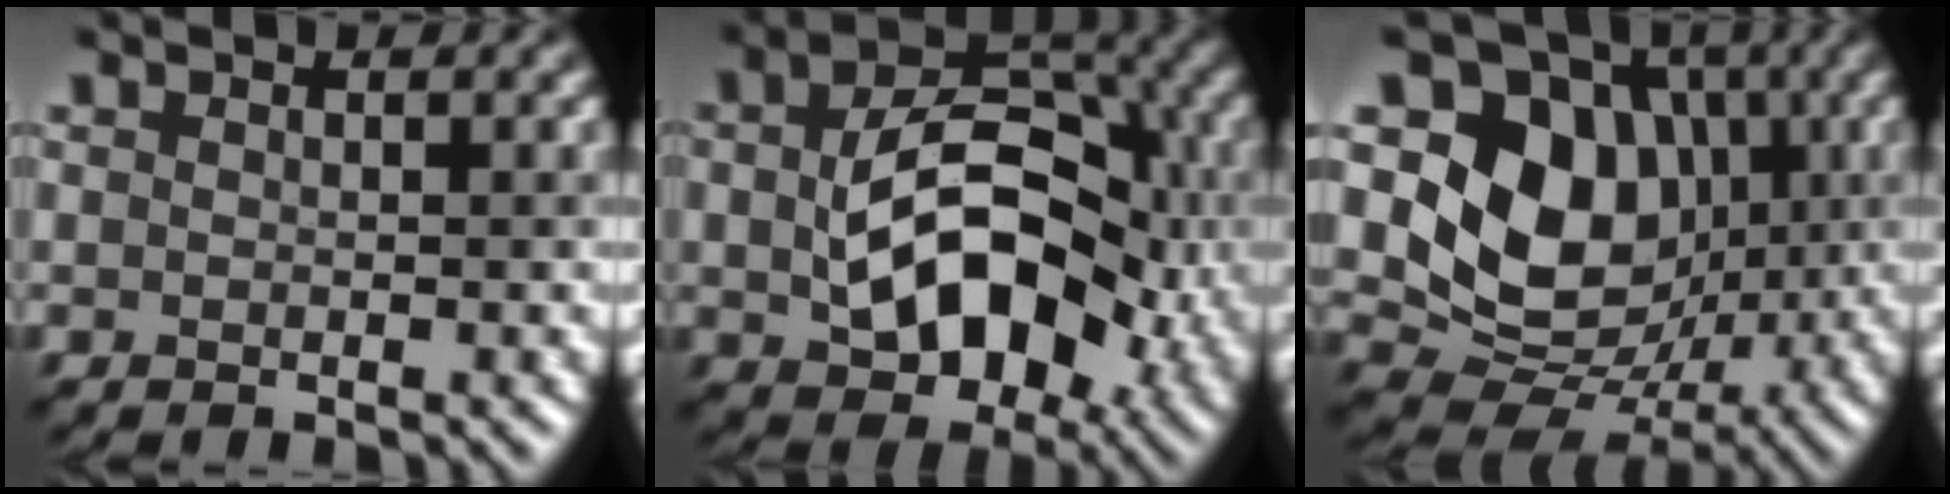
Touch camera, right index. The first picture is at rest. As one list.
[{"total": 11.4, "force": [-0.4, 7.4, 8.6], "torque": [-0.145, -0.001, 0.002]}, {"total": 9.7, "force": [1.6, 7.9, 5.3], "torque": [-0.090, -0.019, 0.022]}]